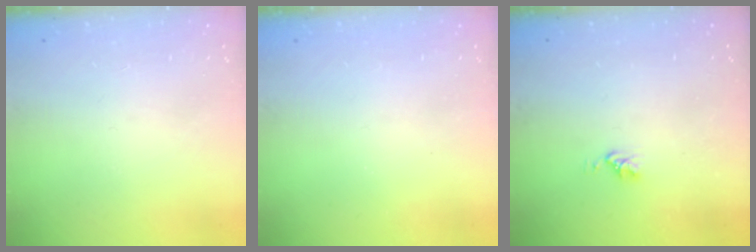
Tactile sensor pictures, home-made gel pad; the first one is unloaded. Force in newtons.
{"total": 0.0}
{"total": 3.0, "press": 3.0, "slide": 0.4}